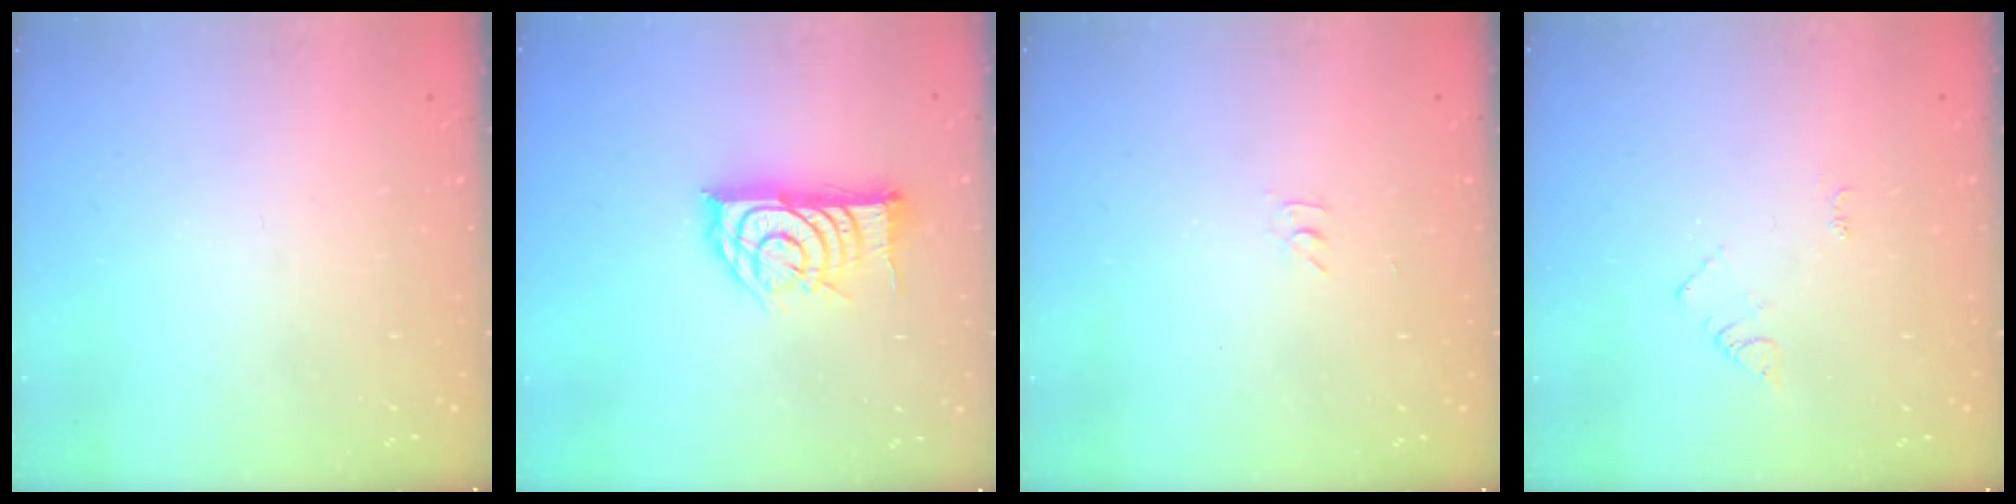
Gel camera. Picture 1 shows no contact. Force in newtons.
{"total": 15.6, "press": 15.6, "slide": 0.3}
{"total": 2.8, "press": 2.8, "slide": 0.4}
{"total": 4.4, "press": 4.4, "slide": 0.5}